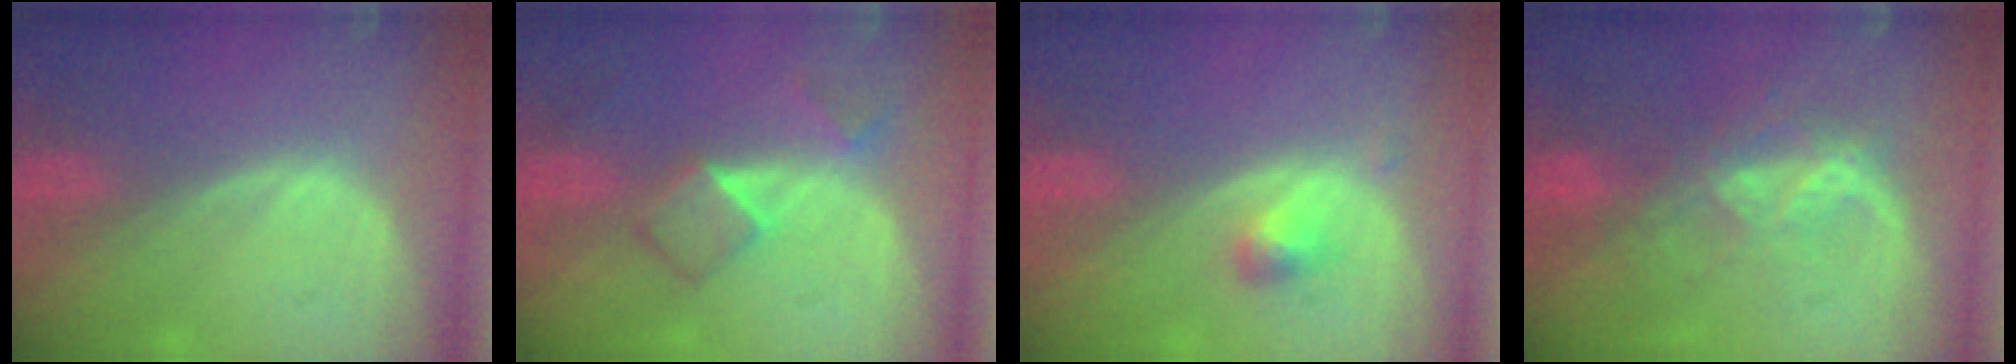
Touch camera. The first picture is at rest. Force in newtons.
{"total": 5.2, "press": 4.6, "slide": 2.5}
{"total": 2.2, "press": 2.2, "slide": 0.2}
{"total": 6.5, "press": 5.9, "slide": 2.7}